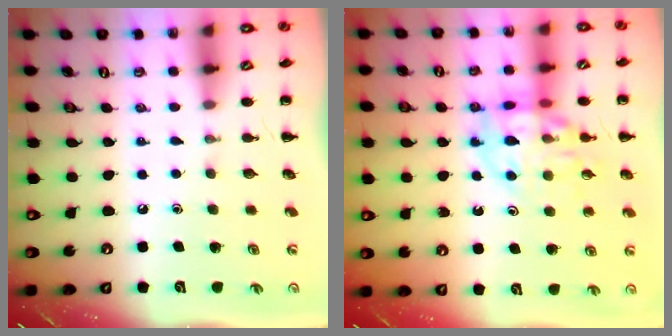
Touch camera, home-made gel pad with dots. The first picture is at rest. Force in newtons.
{"total": 12.7, "press": 12.5, "slide": 2.3}